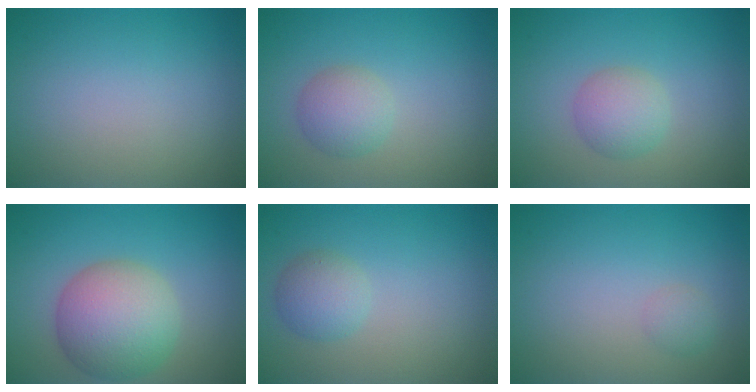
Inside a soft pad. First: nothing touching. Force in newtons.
{"total": 2.7, "press": 2.7, "slide": 0.1}
{"total": 2.7, "press": 2.7, "slide": 0.1}
{"total": 7.4, "press": 7.4, "slide": 0.1}
{"total": 2.4, "press": 2.4, "slide": 0.2}
{"total": 1.0, "press": 1.0, "slide": 0.0}